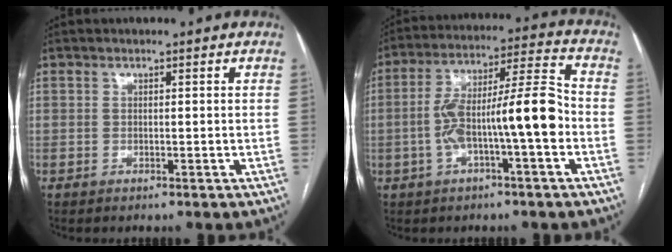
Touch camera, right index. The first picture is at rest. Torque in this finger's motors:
{"motor_torque": [0.64, -0.14, 0.70, 0.21]}